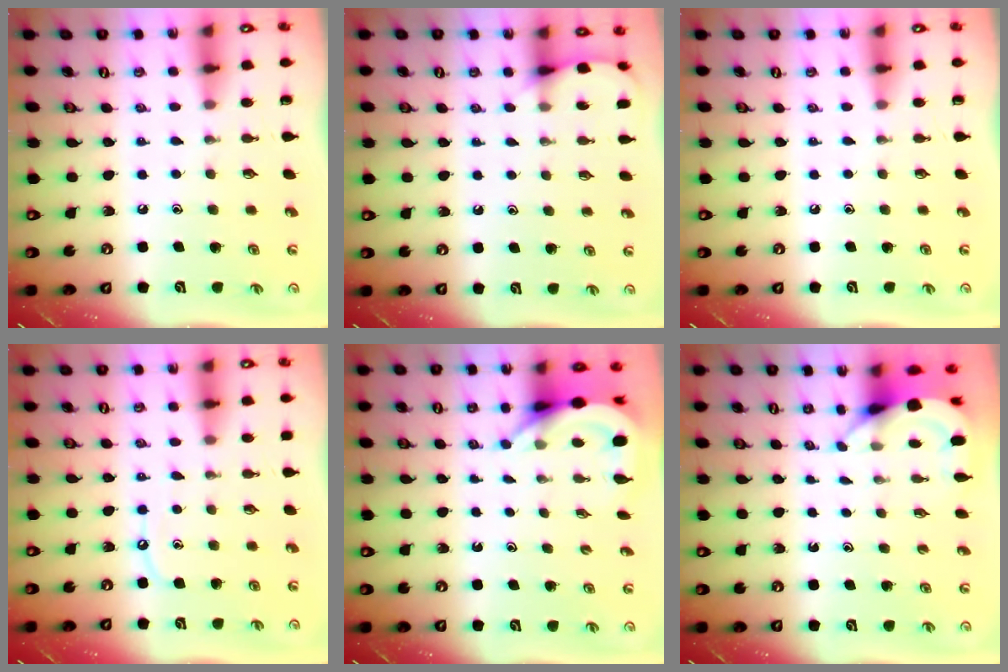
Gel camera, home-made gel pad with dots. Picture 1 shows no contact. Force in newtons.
{"total": 5.7, "press": 5.7, "slide": 0.4}
{"total": 0.0}
{"total": 6.3, "press": 6.2, "slide": 0.8}
{"total": 5.1, "press": 5.0, "slide": 0.5}
{"total": 3.6, "press": 3.6, "slide": 0.2}